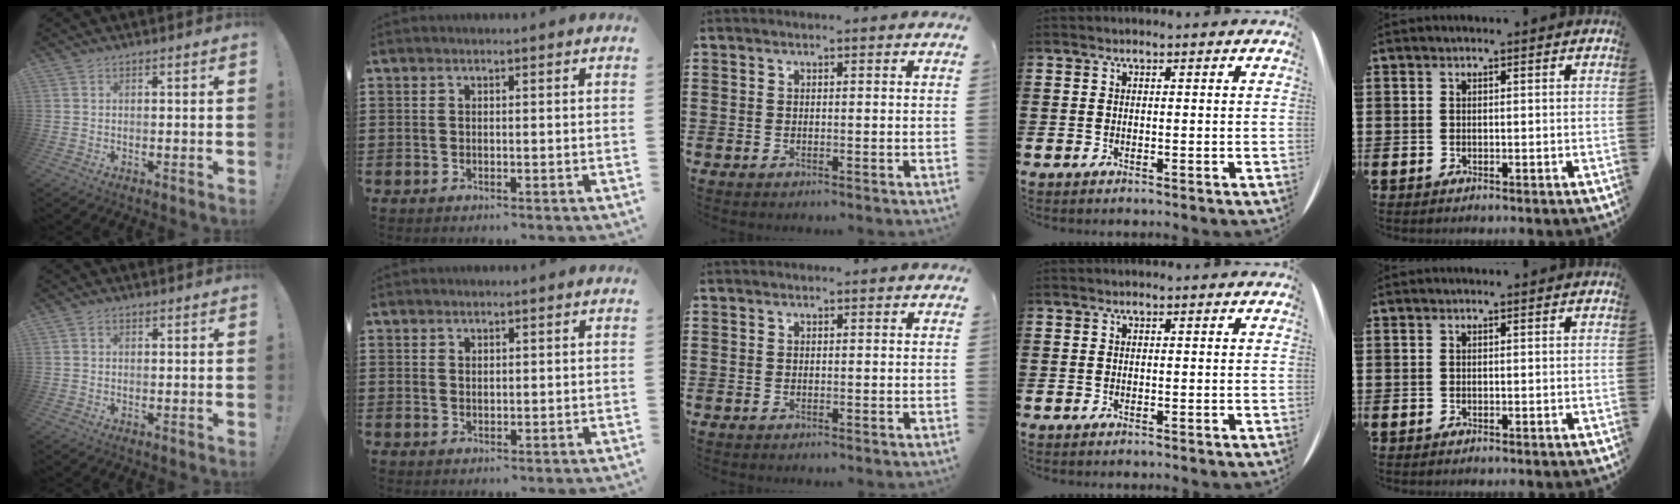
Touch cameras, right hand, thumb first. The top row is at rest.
{"thumb": {"total": 0.8, "force": [0.3, 0.7, 0.3], "torque": [-0.002, 0.001, 0.004]}, "index": {"total": 0.9, "force": [0.8, 0.5, 0.2], "torque": [-0.005, 0.002, 0.015]}}